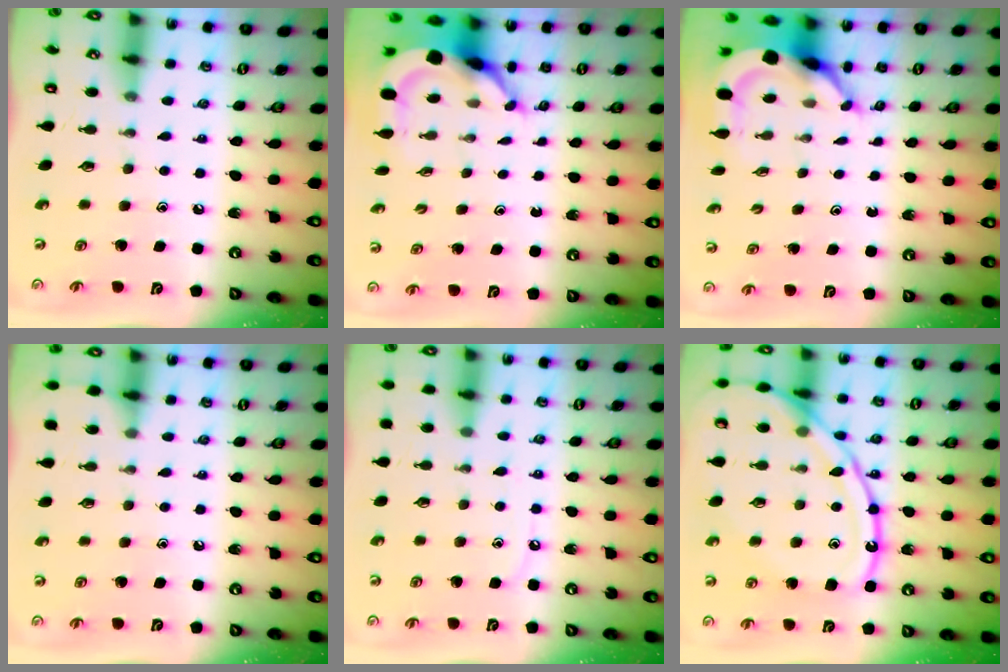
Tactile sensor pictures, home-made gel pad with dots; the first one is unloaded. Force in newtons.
{"total": 6.2, "press": 6.1, "slide": 0.8}
{"total": 6.2, "press": 6.1, "slide": 0.8}
{"total": 2.9, "press": 2.9, "slide": 0.4}
{"total": 6.6, "press": 6.5, "slide": 0.9}
{"total": 17.8, "press": 17.8, "slide": 1.5}